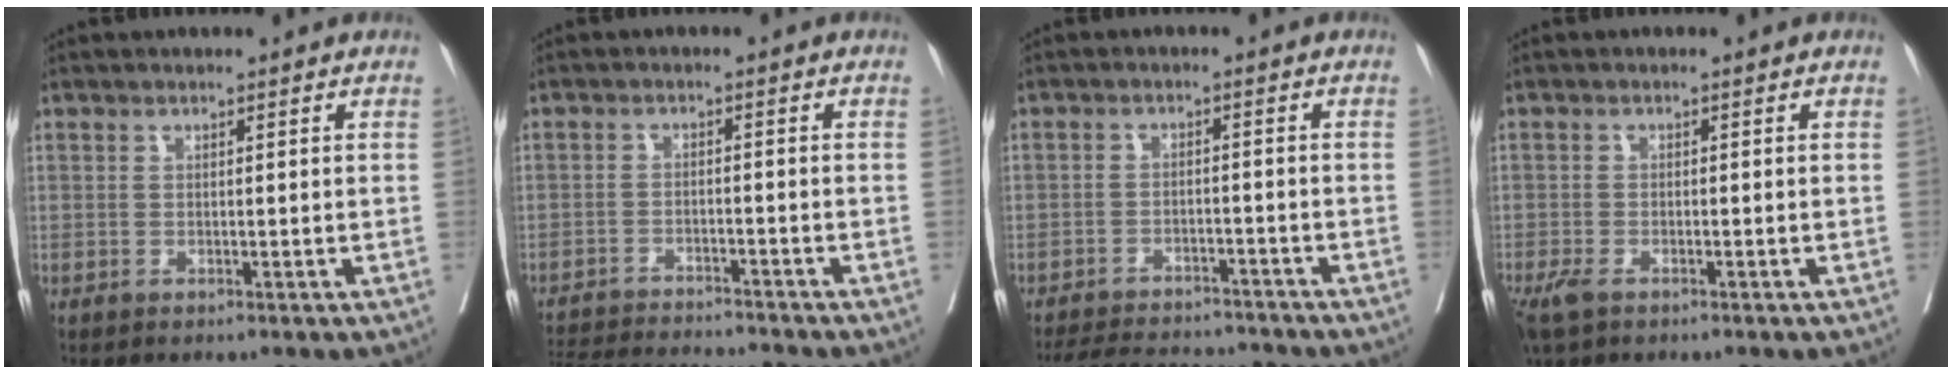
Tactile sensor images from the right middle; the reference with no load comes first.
{"total": 12.9, "force": [-12.3, 0.3, 3.8], "torque": [-0.063, -0.012, -0.183]}
{"total": 12.1, "force": [-11.1, 3.4, 3.3], "torque": [-0.063, 0.001, -0.153]}
{"total": 3.7, "force": [-2.5, 1.7, 2.2], "torque": [-0.046, -0.008, -0.044]}